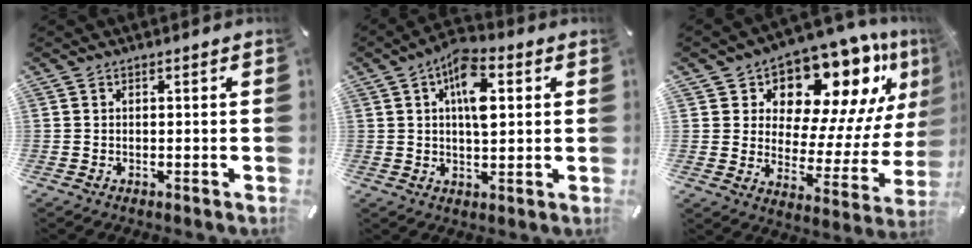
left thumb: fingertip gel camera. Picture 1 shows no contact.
{"total": 10.3, "force": [3.0, 5.0, 8.5], "torque": [-0.135, -0.001, 0.049]}
{"total": 14.4, "force": [10.8, 7.4, 6.0], "torque": [-0.082, -0.110, 0.179]}